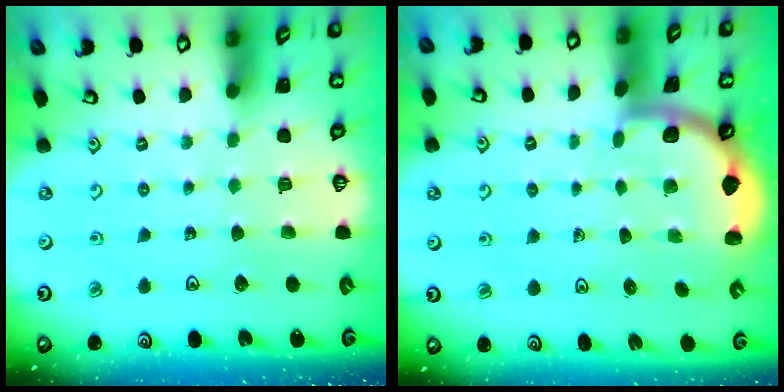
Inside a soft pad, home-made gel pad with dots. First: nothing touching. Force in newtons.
{"total": 1.6, "press": 1.6, "slide": 0.0}